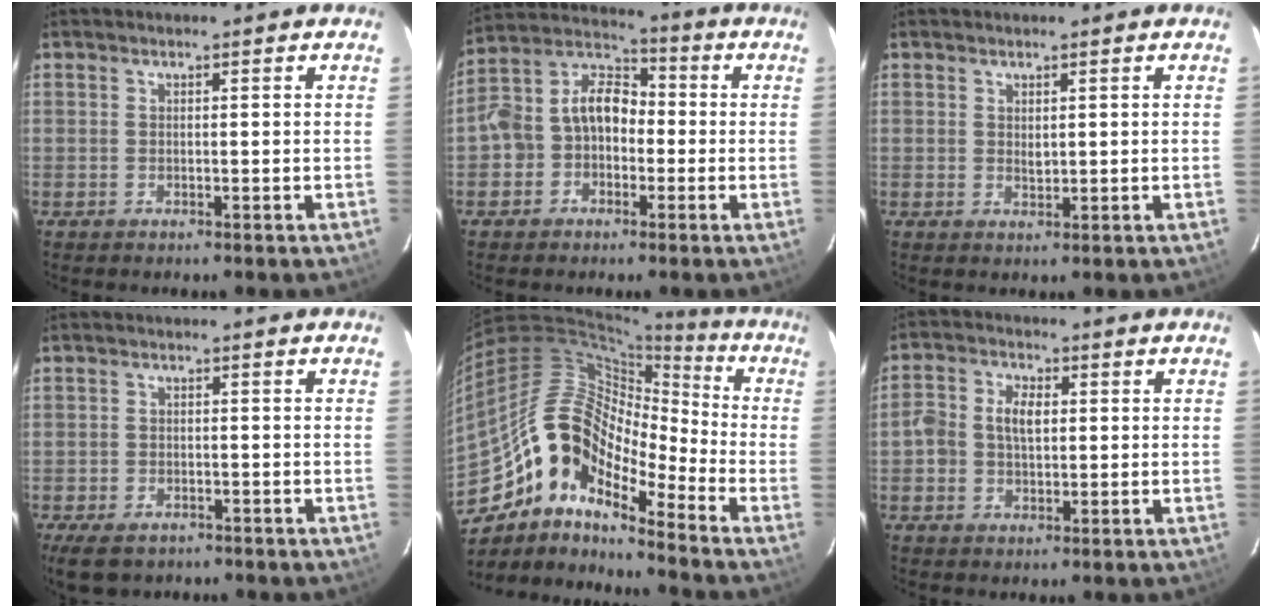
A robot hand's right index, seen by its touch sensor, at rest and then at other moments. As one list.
[{"total": 9.9, "force": [-2.4, 7.8, 5.7], "torque": [-0.120, 0.039, -0.048]}, {"total": 1.2, "force": [0.4, 0.8, 0.8], "torque": [-0.013, 0.001, 0.008]}, {"total": 6.3, "force": [-4.4, 3.3, 3.0], "torque": [-0.076, -0.014, -0.070]}, {"total": 17.0, "force": [-10.5, 7.5, 11.1], "torque": [-0.187, 0.000, -0.214]}, {"total": 5.5, "force": [0.1, 4.0, 3.8], "torque": [-0.071, 0.015, 0.001]}]